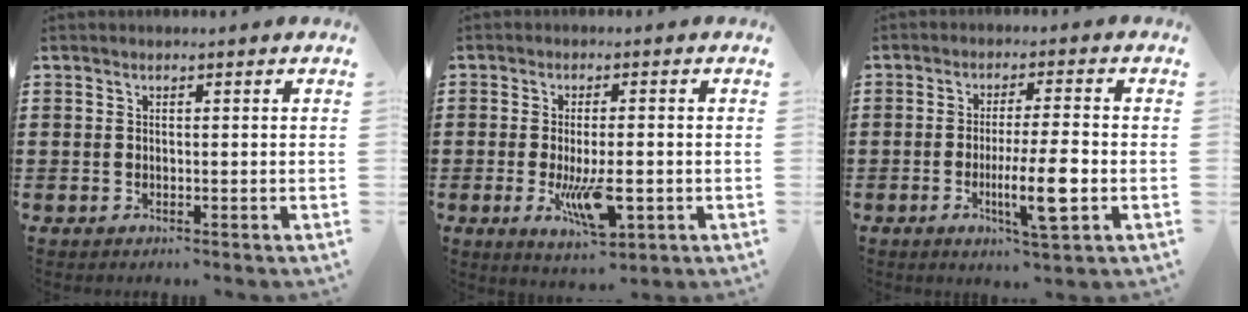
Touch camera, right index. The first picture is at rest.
{"total": 7.8, "force": [-1.9, 2.7, 7.1], "torque": [-0.134, -0.016, -0.032]}
{"total": 8.5, "force": [-2.3, 1.1, 8.2], "torque": [-0.151, -0.014, -0.043]}